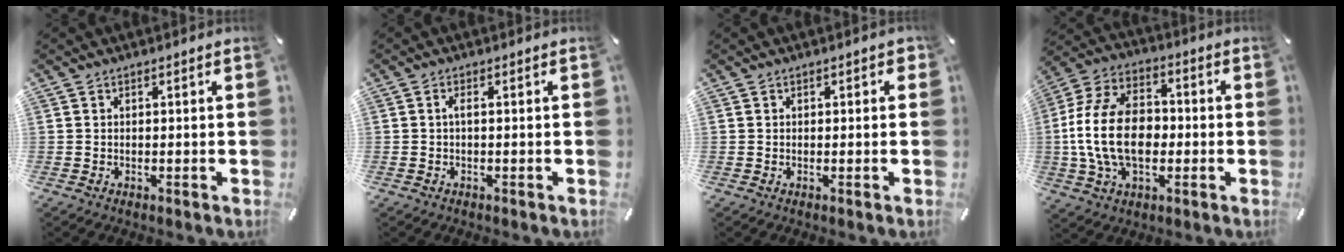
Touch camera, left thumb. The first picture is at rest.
{"total": 1.4, "force": [-0.1, 0.1, 1.4], "torque": [-0.027, -0.002, -0.002]}
{"total": 1.0, "force": [0.1, 0.8, 0.5], "torque": [0.000, 0.004, -0.001]}
{"total": 16.8, "force": [-1.9, 11.3, 12.3], "torque": [-0.282, 0.008, -0.039]}